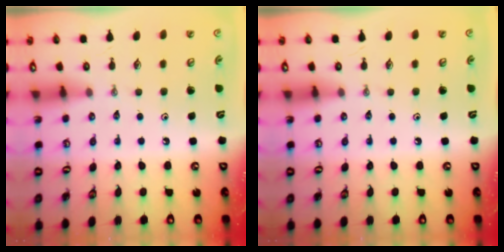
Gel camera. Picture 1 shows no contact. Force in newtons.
{"total": 0.0}